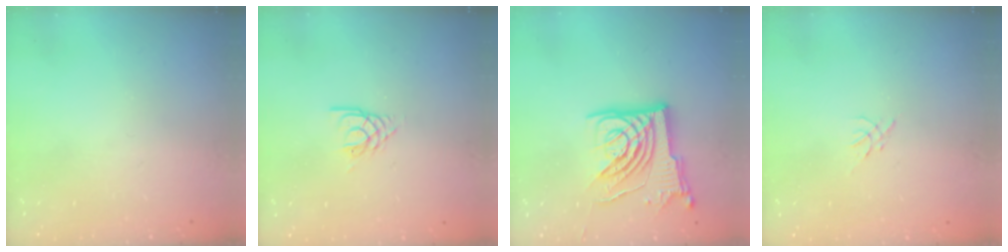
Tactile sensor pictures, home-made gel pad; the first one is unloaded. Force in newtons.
{"total": 2.5, "press": 2.4, "slide": 0.4}
{"total": 14.9, "press": 14.8, "slide": 1.8}
{"total": 0.0}